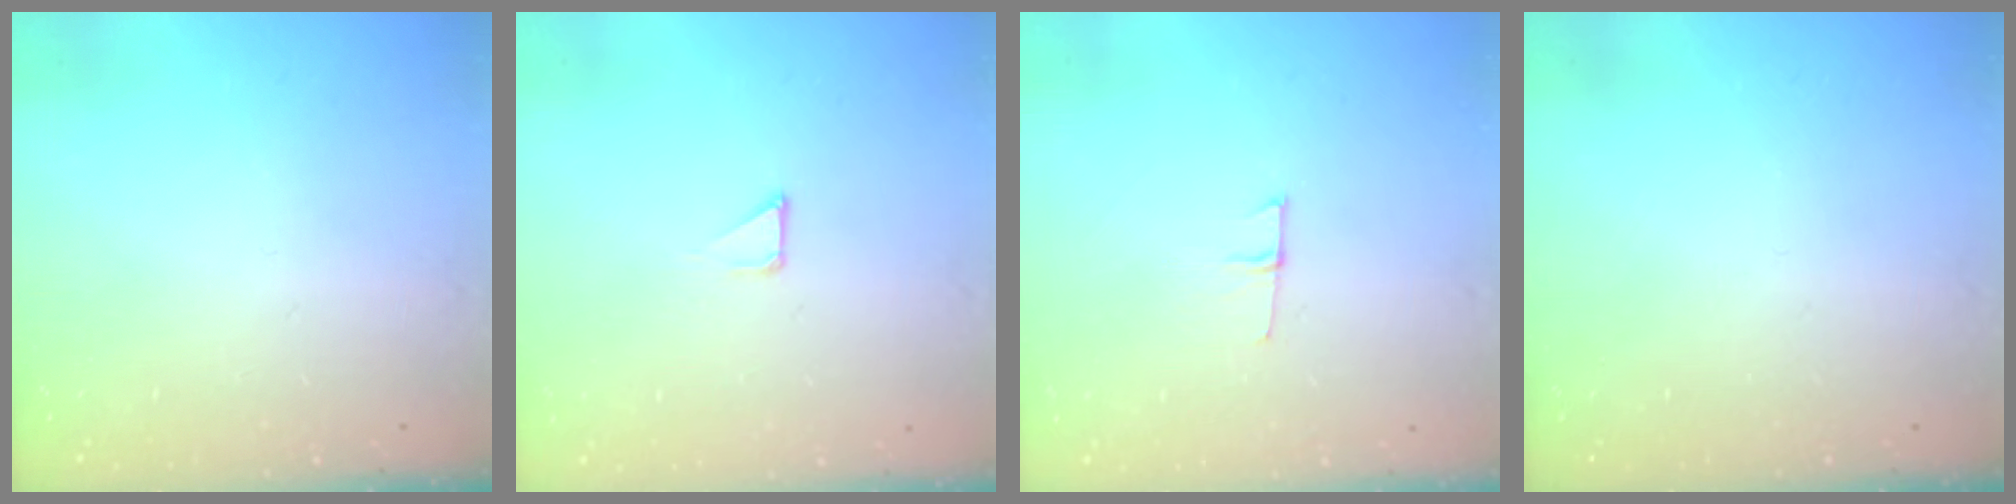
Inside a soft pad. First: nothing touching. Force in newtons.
{"total": 1.6, "press": 1.6, "slide": 0.1}
{"total": 4.4, "press": 4.3, "slide": 1.0}
{"total": 0.0}